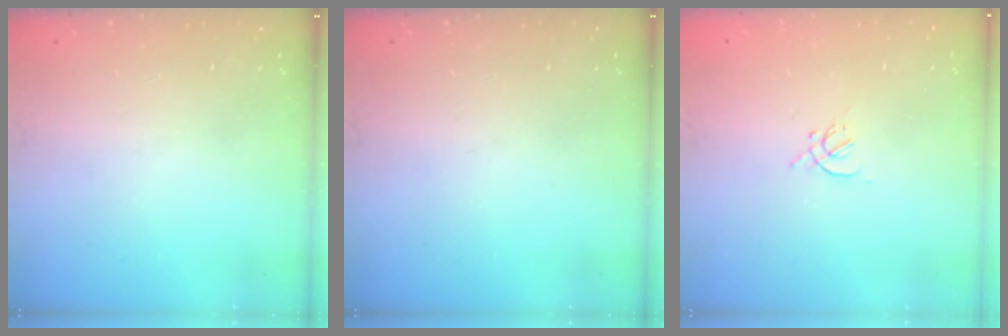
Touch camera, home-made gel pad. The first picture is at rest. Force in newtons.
{"total": 0.0}
{"total": 1.7, "press": 1.7, "slide": 0.5}